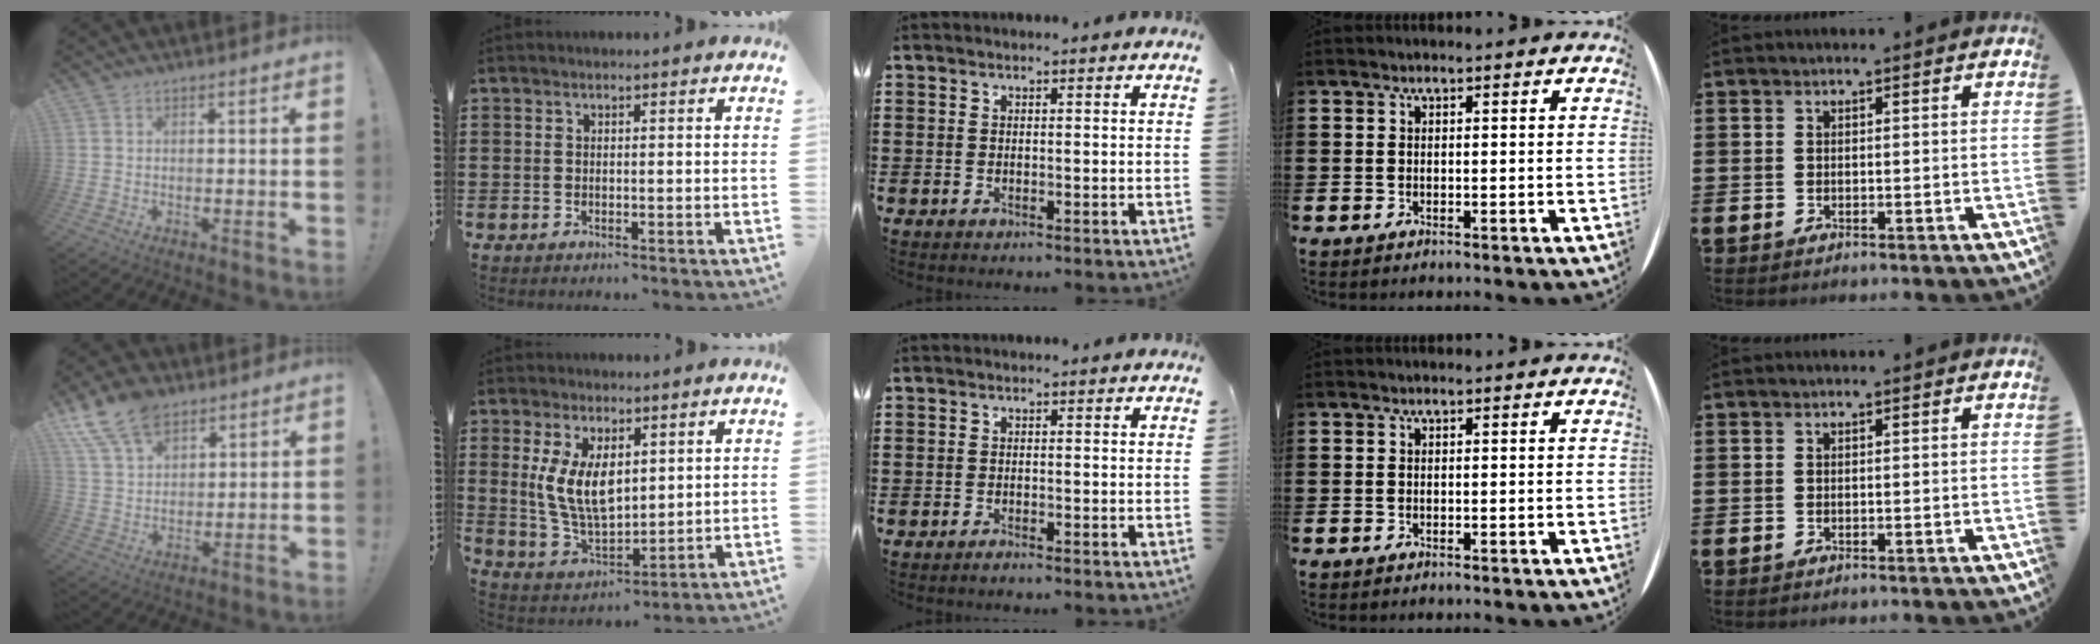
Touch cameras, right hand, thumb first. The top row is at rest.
{"thumb": {"total": 13.7, "force": [8.8, 8.3, 6.5], "torque": [-0.120, -0.042, 0.169]}, "index": {"total": 8.5, "force": [2.5, 4.6, 6.7], "torque": [-0.150, 0.001, 0.045]}, "middle": {"total": 0.7, "force": [-0.6, 0.0, 0.3], "torque": [-0.010, -0.006, -0.010]}}